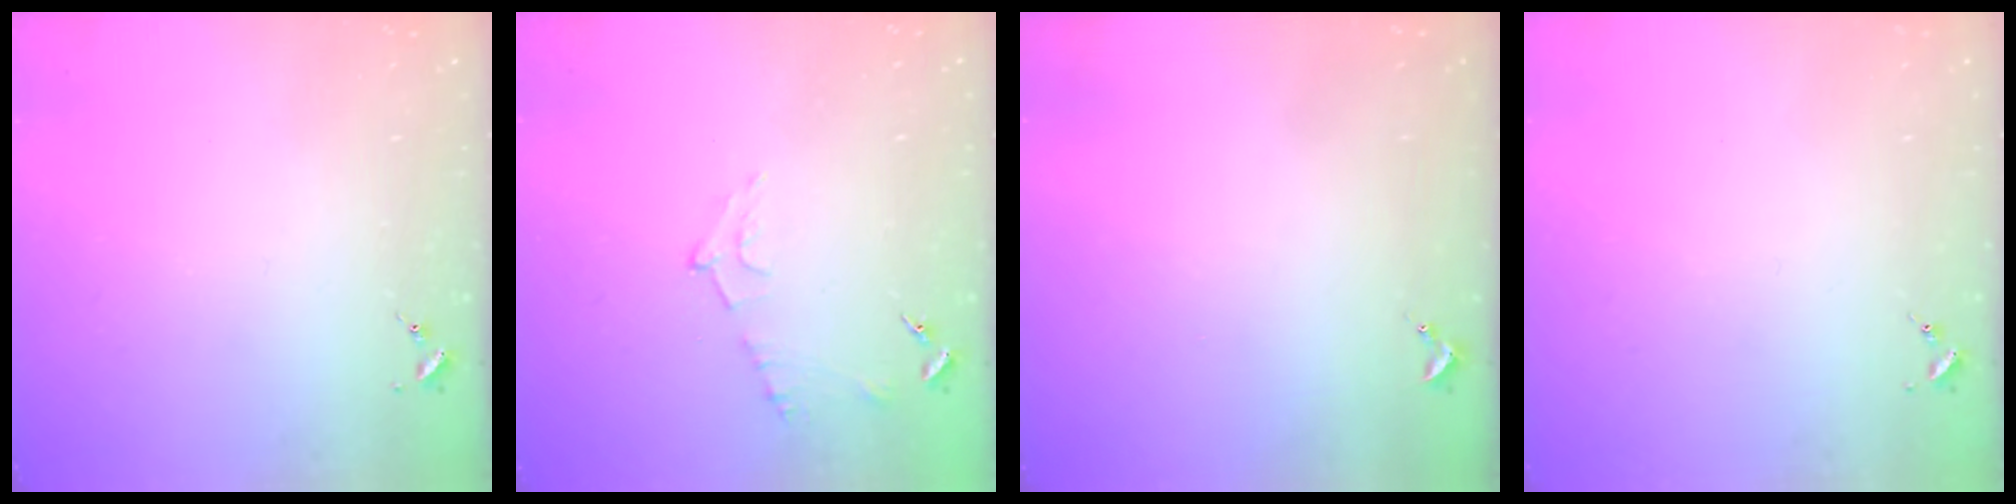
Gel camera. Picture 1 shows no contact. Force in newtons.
{"total": 5.4, "press": 5.3, "slide": 1.2}
{"total": 0.9, "press": 0.9, "slide": 0.0}
{"total": 0.0}